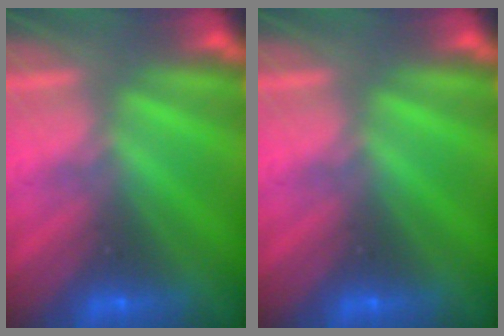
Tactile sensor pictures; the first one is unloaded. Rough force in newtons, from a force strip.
{"total": 0.0}